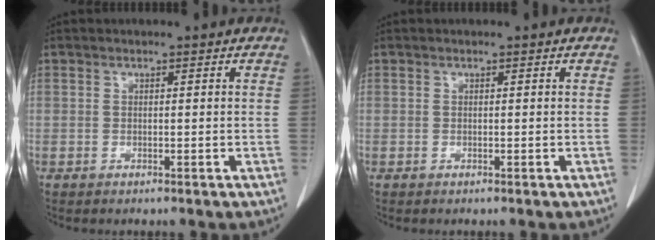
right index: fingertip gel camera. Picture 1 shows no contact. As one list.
[{"total": 0.0}]